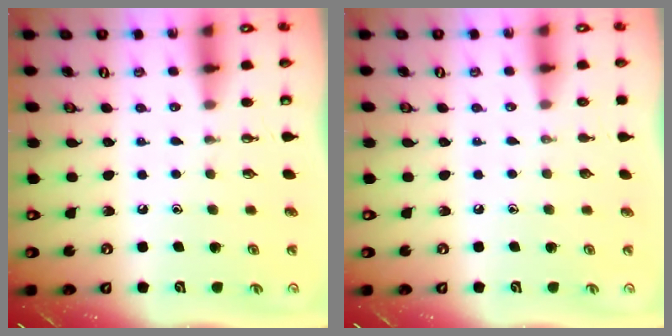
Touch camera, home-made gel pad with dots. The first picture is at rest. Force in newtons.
{"total": 0.0}